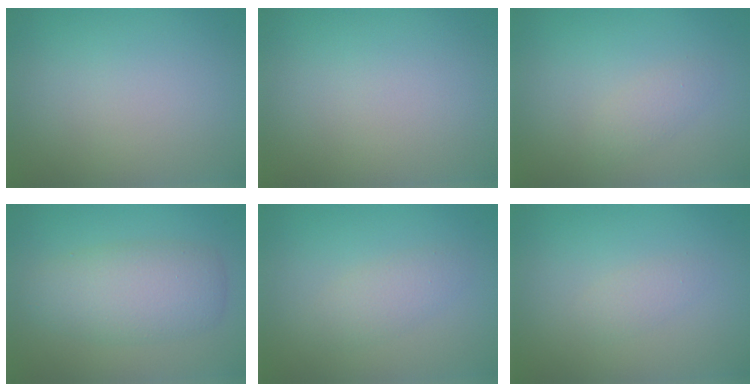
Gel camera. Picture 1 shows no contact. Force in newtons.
{"total": 0.0}
{"total": 1.2, "press": 1.2, "slide": 0.1}
{"total": 4.9, "press": 4.9, "slide": 0.1}
{"total": 1.9, "press": 1.9, "slide": 0.1}
{"total": 1.1, "press": 1.1, "slide": 0.0}